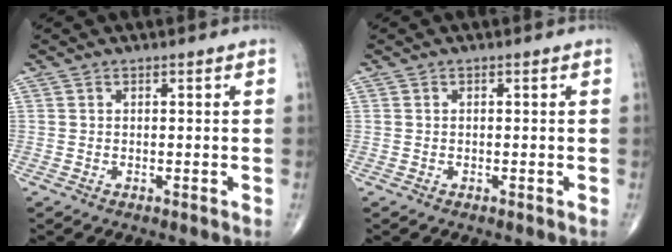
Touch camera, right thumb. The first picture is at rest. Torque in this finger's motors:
{"motor_torque": [0.01, 0.01, 0.00, 0.00, 0.01]}